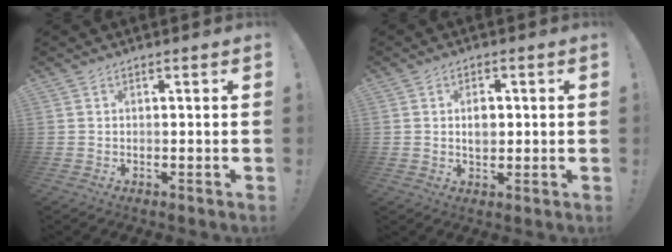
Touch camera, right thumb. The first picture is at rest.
{"total": 4.4, "force": [0.6, 3.0, 3.2], "torque": [-0.034, -0.003, 0.004]}